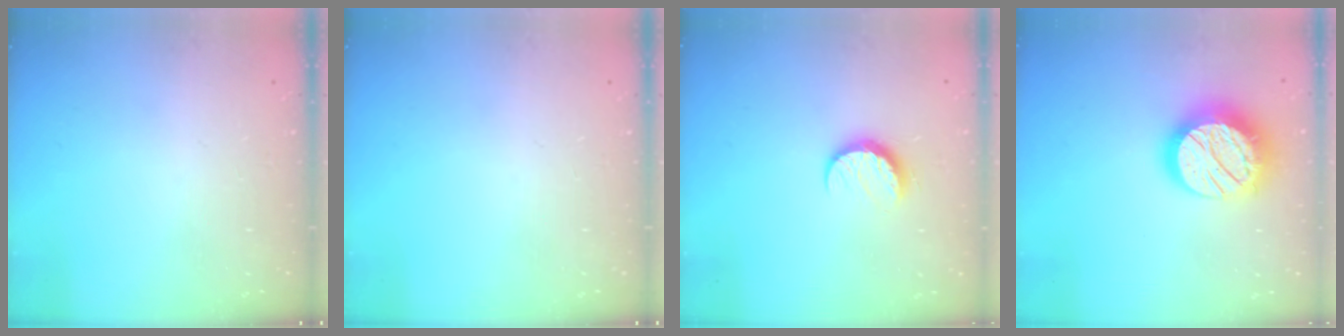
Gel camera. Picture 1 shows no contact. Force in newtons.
{"total": 0.0}
{"total": 7.1, "press": 7.1, "slide": 0.7}
{"total": 19.6, "press": 19.6, "slide": 1.3}